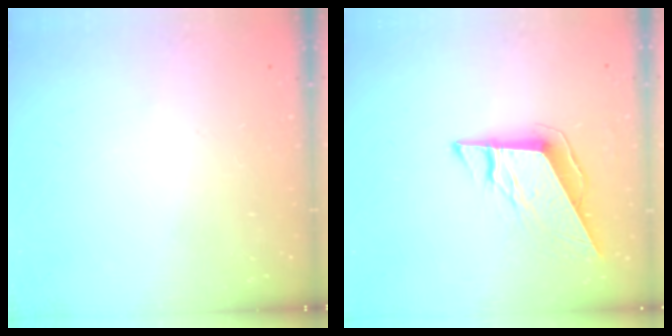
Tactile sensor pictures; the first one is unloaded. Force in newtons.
{"total": 9.5, "press": 9.4, "slide": 1.7}